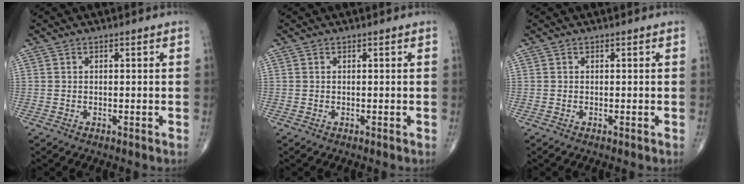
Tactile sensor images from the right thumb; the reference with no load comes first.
{"total": 0.0}
{"total": 0.0}